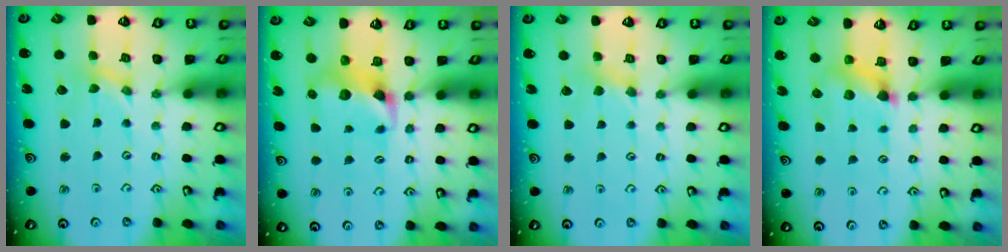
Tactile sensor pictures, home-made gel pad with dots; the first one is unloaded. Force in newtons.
{"total": 7.3, "press": 7.3, "slide": 0.7}
{"total": 3.6, "press": 3.6, "slide": 0.5}
{"total": 6.8, "press": 6.8, "slide": 0.4}